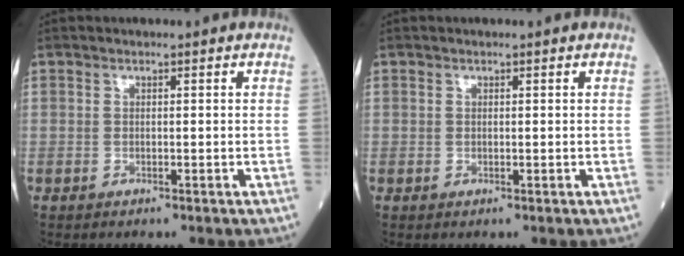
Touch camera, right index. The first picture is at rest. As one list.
[{"total": 0.0}]